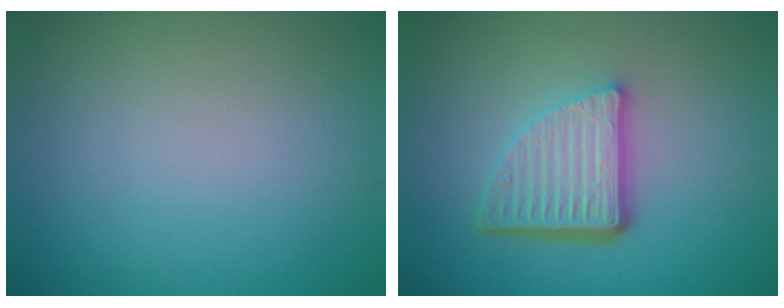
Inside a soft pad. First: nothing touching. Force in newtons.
{"total": 5.6, "press": 3.8, "slide": 4.2}